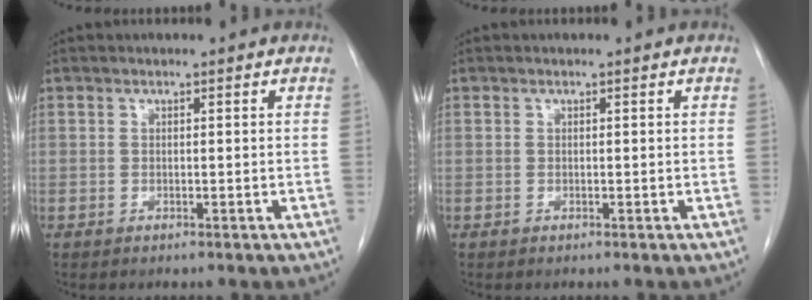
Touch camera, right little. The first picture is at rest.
{"total": 0.0}